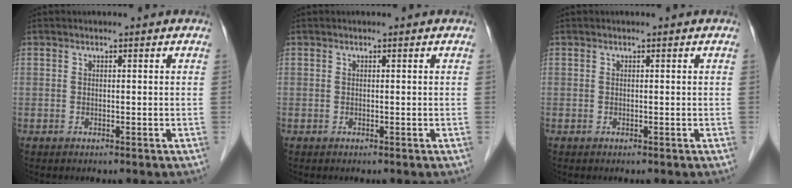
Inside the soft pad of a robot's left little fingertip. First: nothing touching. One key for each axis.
{"total": 0.0}
{"total": 0.0}